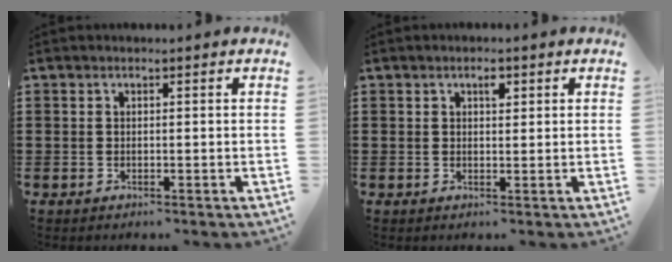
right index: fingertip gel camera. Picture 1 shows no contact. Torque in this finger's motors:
{"motor_torque": [0.03, -0.02, 0.00, 0.02]}